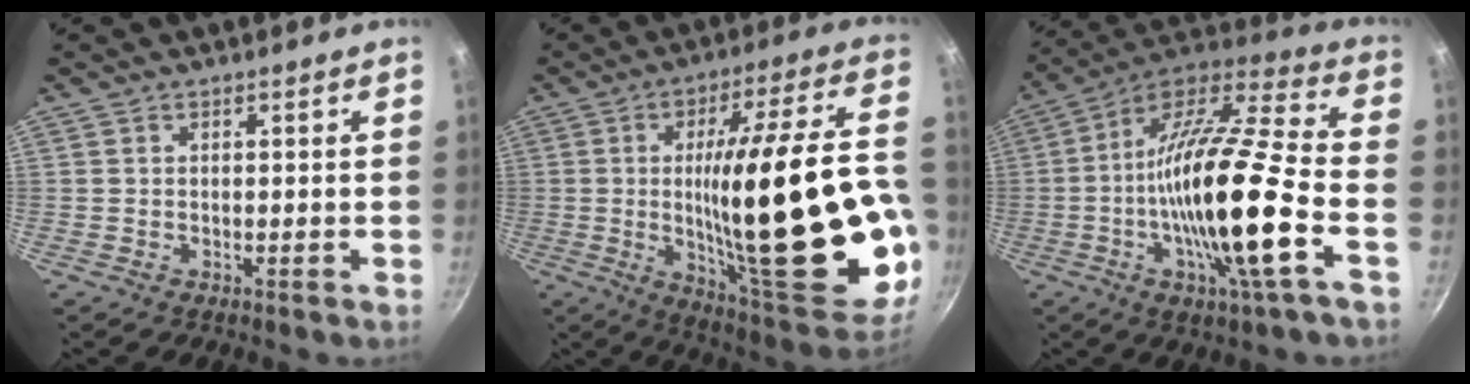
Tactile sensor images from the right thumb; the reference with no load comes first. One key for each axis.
{"total": 35.4, "fx": -4.5, "fy": 10.7, "fz": 33.5, "tx": -0.478, "ty": 0.006, "tz": -0.048}
{"total": 23.7, "fx": -5.6, "fy": 4.0, "fz": 22.6, "tx": -0.390, "ty": 0.016, "tz": -0.116}